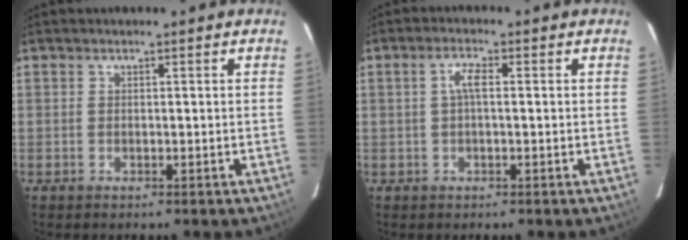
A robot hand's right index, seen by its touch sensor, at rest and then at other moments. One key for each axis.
{"total": 2.7, "fx": 0.3, "fy": 0.7, "fz": 2.6, "tx": -0.054, "ty": 0.007, "tz": 0.005}